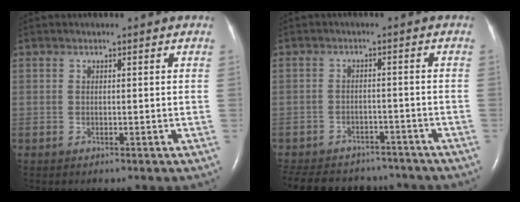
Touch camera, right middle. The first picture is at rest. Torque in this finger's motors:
{"motor_torque": [1.06, -1.08, 0.17, 0.04]}